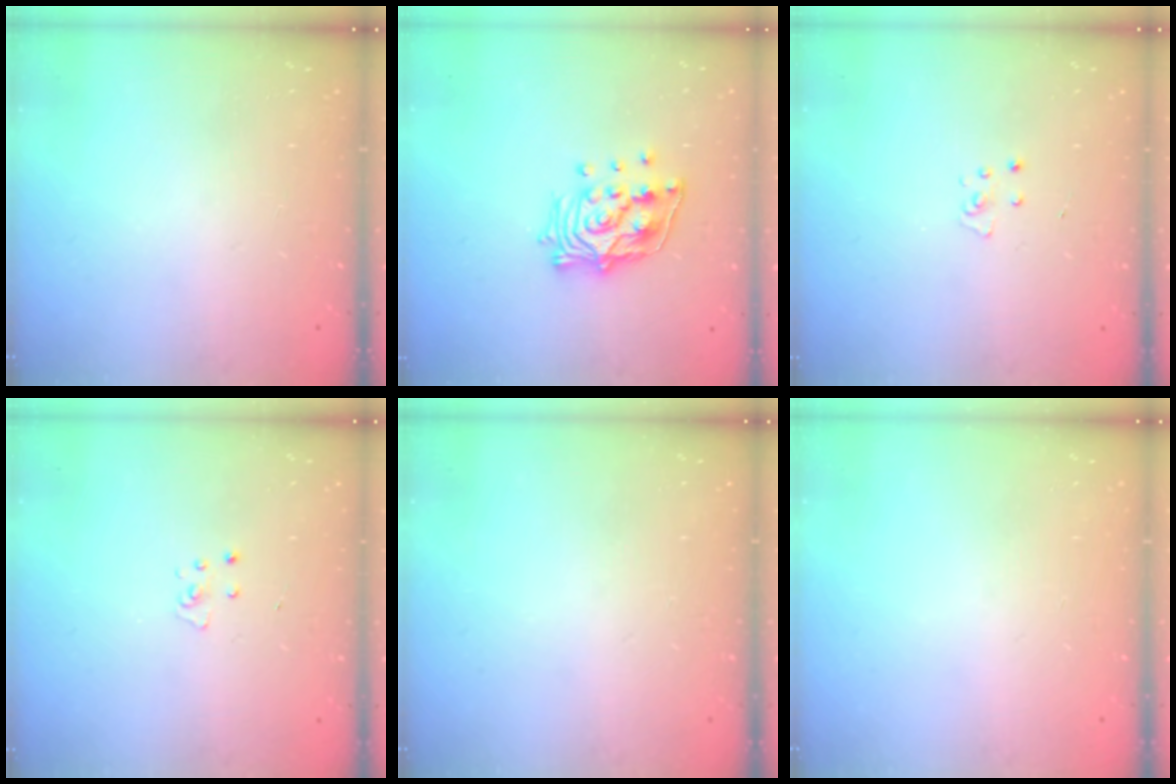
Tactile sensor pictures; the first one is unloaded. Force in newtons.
{"total": 13.8, "press": 13.7, "slide": 1.6}
{"total": 2.7, "press": 2.7, "slide": 0.3}
{"total": 2.7, "press": 2.7, "slide": 0.3}
{"total": 0.0}
{"total": 0.0}